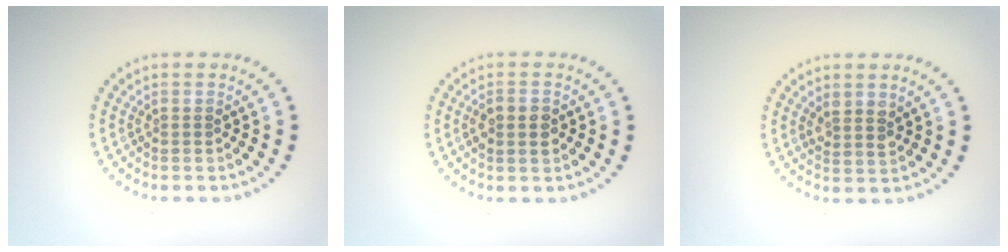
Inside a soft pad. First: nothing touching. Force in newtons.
{"total": 2.0, "press": 2.0, "slide": 0.0}
{"total": 1.6, "press": 1.5, "slide": 0.7}